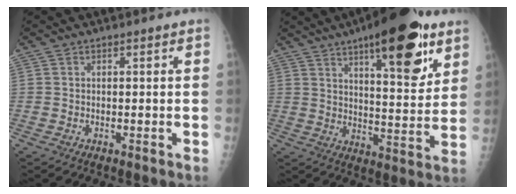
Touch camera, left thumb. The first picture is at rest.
{"total": 20.2, "force": [11.3, 6.6, 15.4], "torque": [-0.188, -0.049, 0.164]}